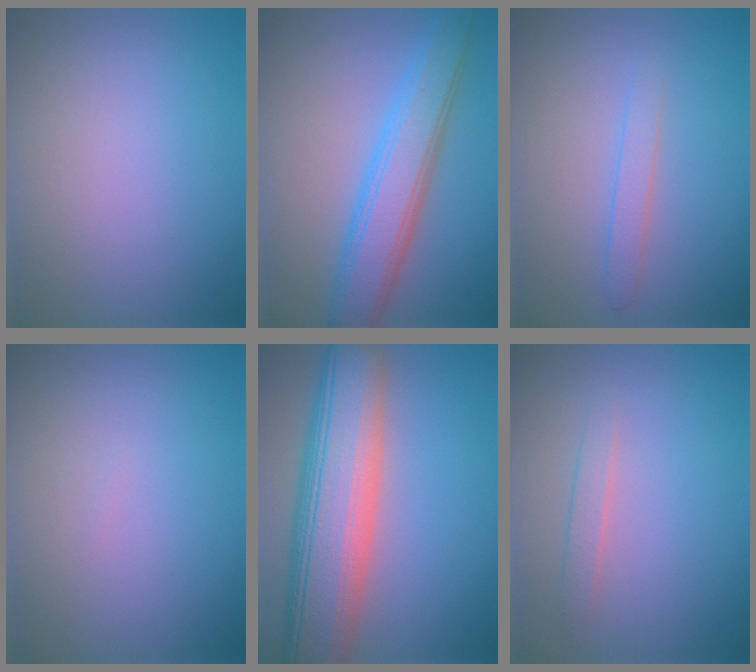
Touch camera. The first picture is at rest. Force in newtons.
{"total": 5.7, "press": 5.7, "slide": 0.1}
{"total": 1.5, "press": 1.4, "slide": 0.1}
{"total": 0.0}
{"total": 11.5, "press": 11.4, "slide": 1.0}
{"total": 1.3, "press": 1.3, "slide": 0.1}